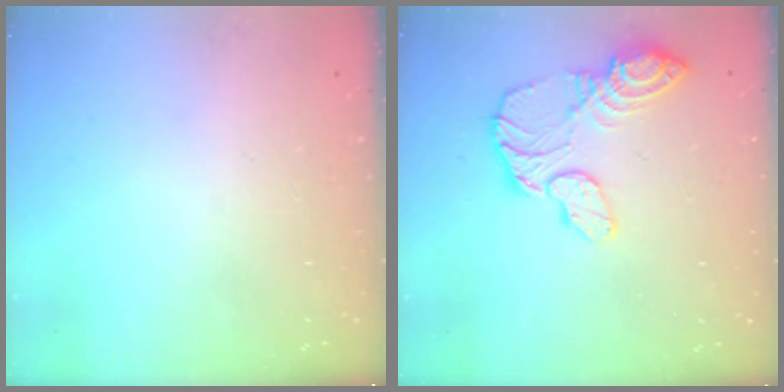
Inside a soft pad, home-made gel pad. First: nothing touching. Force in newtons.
{"total": 13.3, "press": 13.2, "slide": 1.2}